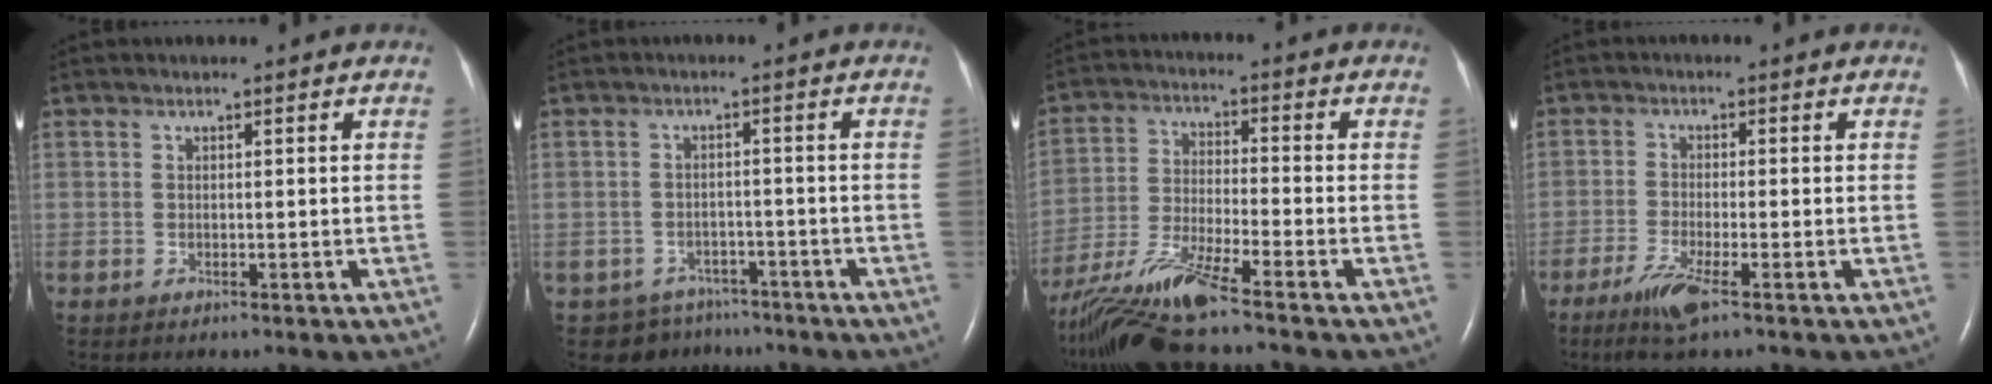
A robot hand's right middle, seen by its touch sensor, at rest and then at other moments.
{"total": 5.8, "force": [-4.7, 3.4, -0.4], "torque": [0.013, 0.018, -0.063]}
{"total": 14.2, "force": [-11.2, -0.1, 8.7], "torque": [-0.187, -0.020, -0.212]}
{"total": 5.5, "force": [-3.4, 0.3, 4.3], "torque": [-0.096, -0.017, -0.066]}